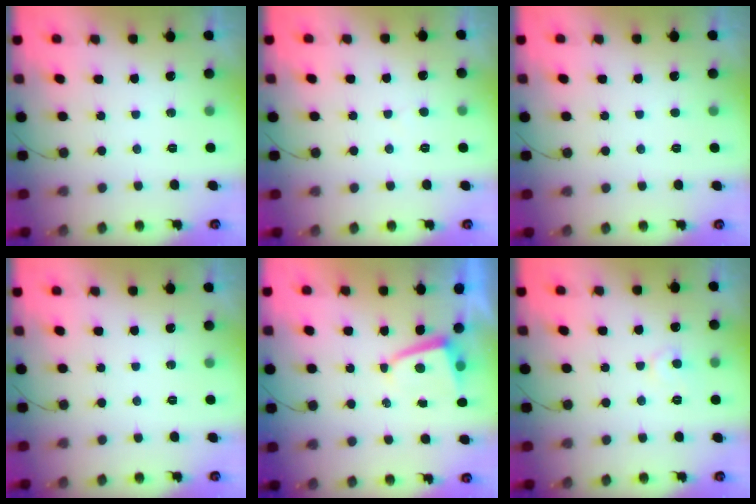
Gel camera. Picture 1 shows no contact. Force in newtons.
{"total": 2.1, "press": 2.1, "slide": 0.1}
{"total": 1.6, "press": 1.6, "slide": 0.2}
{"total": 0.0}
{"total": 2.0, "press": 1.9, "slide": 0.3}
{"total": 6.1, "press": 6.1, "slide": 0.4}